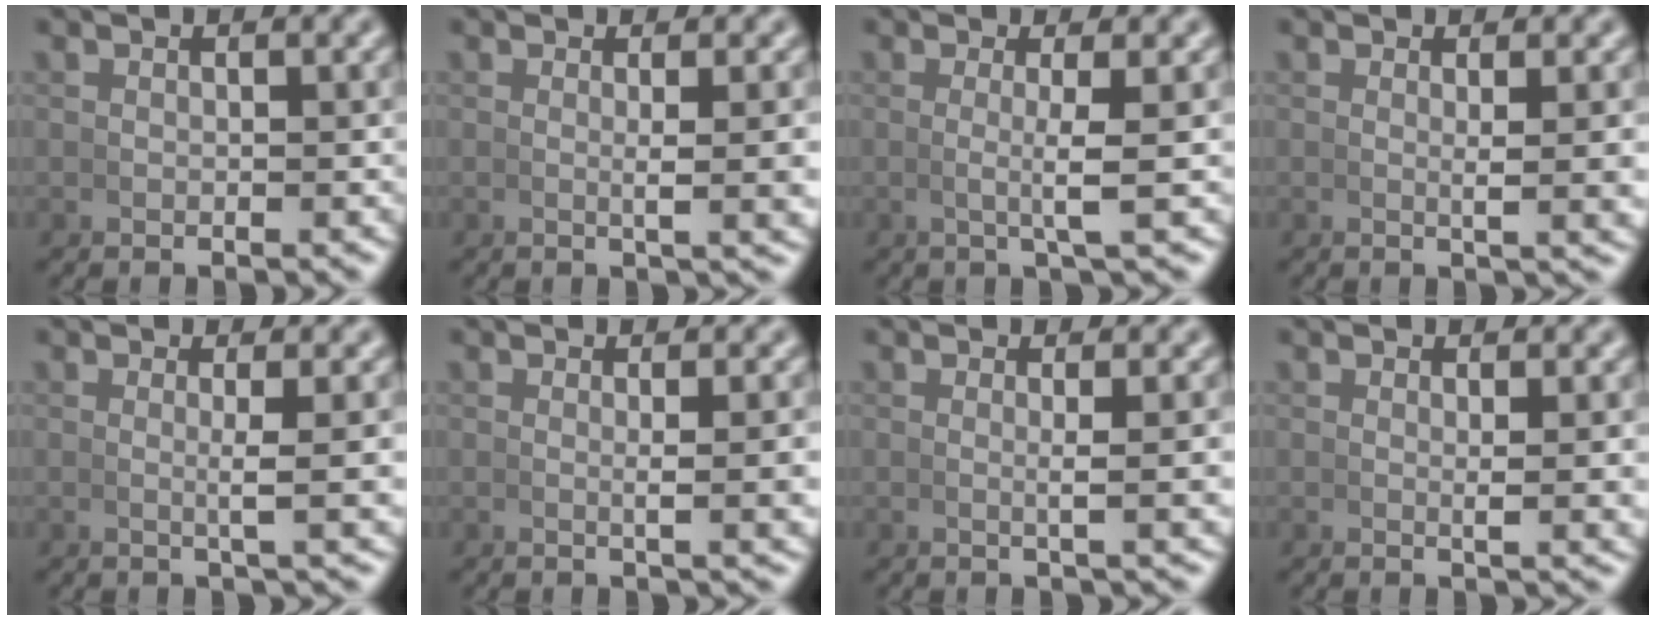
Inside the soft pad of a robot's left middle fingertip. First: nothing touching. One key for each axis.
{"total": 2.2, "fx": 0.3, "fy": 0.1, "fz": 2.2, "tx": -0.029, "ty": -0.003, "tz": 0.005}
{"total": 2.1, "fx": 0.3, "fy": -0.5, "fz": 2.0, "tx": -0.039, "ty": -0.009, "tz": 0.007}
{"total": 2.0, "fx": 0.6, "fy": 0.0, "fz": 1.9, "tx": -0.026, "ty": -0.004, "tz": 0.010}
{"total": 1.7, "fx": 0.4, "fy": -0.4, "fz": 1.6, "tx": -0.027, "ty": -0.004, "tz": 0.005}
{"total": 1.8, "fx": 0.3, "fy": 0.0, "fz": 1.8, "tx": -0.025, "ty": -0.001, "tz": 0.004}
{"total": 1.4, "fx": 0.4, "fy": -0.3, "fz": 1.3, "tx": -0.023, "ty": -0.003, "tz": 0.005}
{"total": 1.4, "fx": 0.6, "fy": 0.0, "fz": 1.2, "tx": -0.021, "ty": -0.005, "tz": 0.010}